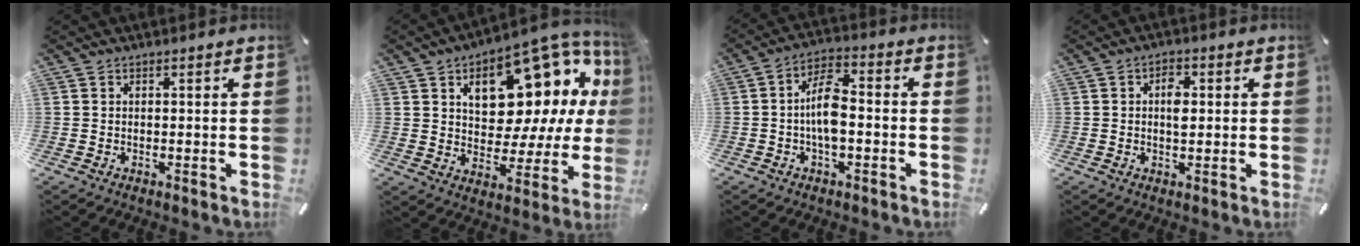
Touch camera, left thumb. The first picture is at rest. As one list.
[{"total": 18.5, "force": [9.1, 11.0, 11.7], "torque": [-0.154, -0.074, 0.153]}, {"total": 8.4, "force": [-1.6, 3.9, 7.3], "torque": [-0.143, 0.010, -0.029]}, {"total": 3.9, "force": [0.5, 2.2, 3.1], "torque": [-0.040, -0.002, 0.001]}]